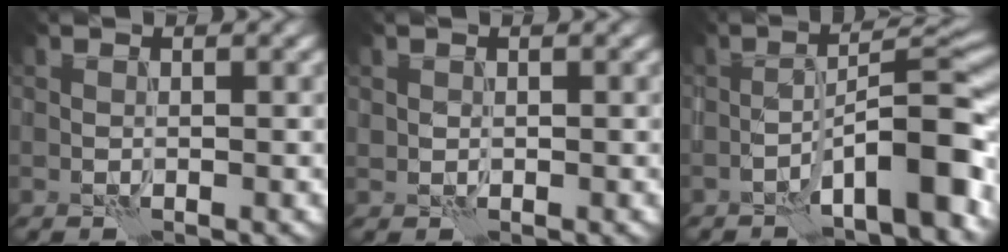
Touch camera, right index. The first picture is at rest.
{"total": 0.6, "force": [0.3, 0.5, 0.0], "torque": [0.001, -0.001, 0.008]}
{"total": 8.1, "force": [-4.3, 1.5, 6.7], "torque": [-0.090, 0.031, -0.071]}